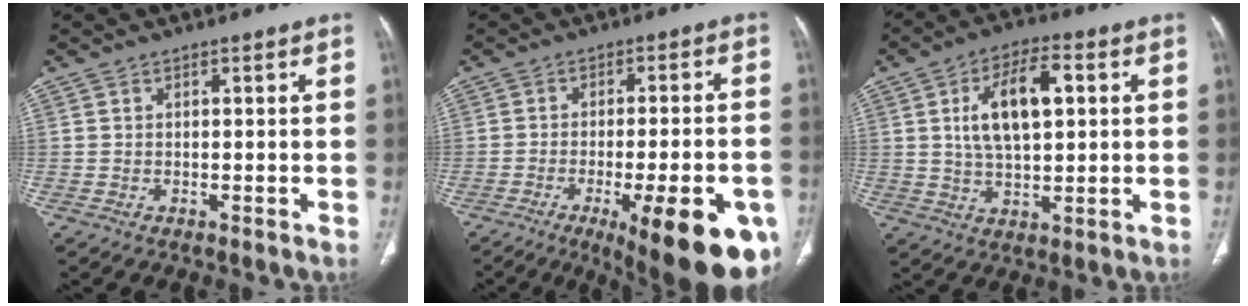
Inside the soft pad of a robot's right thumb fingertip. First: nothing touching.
{"total": 21.8, "force": [-10.1, 6.6, 18.2], "torque": [-0.177, 0.022, -0.129]}
{"total": 11.4, "force": [2.6, 5.7, 9.5], "torque": [-0.157, 0.004, 0.046]}